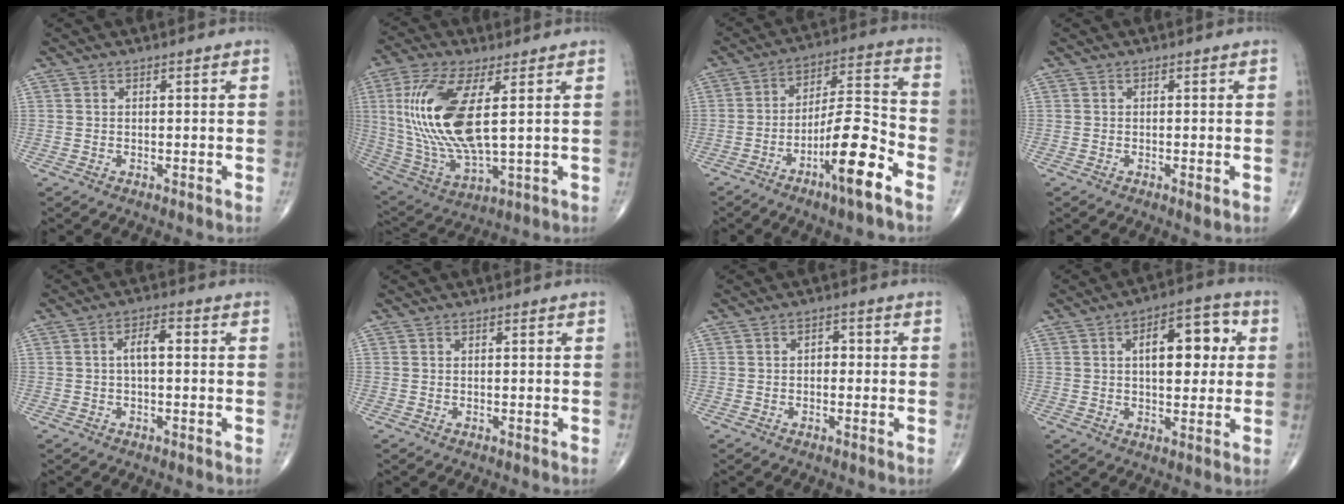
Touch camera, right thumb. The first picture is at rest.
{"total": 19.8, "force": [3.4, 7.3, 18.1], "torque": [-0.402, -0.022, 0.071]}
{"total": 14.5, "force": [-7.4, 2.6, 12.2], "torque": [-0.210, 0.055, -0.125]}
{"total": 1.1, "force": [-0.4, 0.2, 1.0], "torque": [-0.021, -0.006, -0.008]}
{"total": 3.8, "force": [0.1, 1.7, 3.4], "torque": [-0.058, 0.015, -0.002]}
{"total": 0.0}
{"total": 2.1, "force": [-0.1, 1.5, 1.5], "torque": [-0.010, 0.010, -0.007]}
{"total": 12.1, "force": [2.5, 6.1, 10.1], "torque": [-0.114, 0.015, 0.031]}